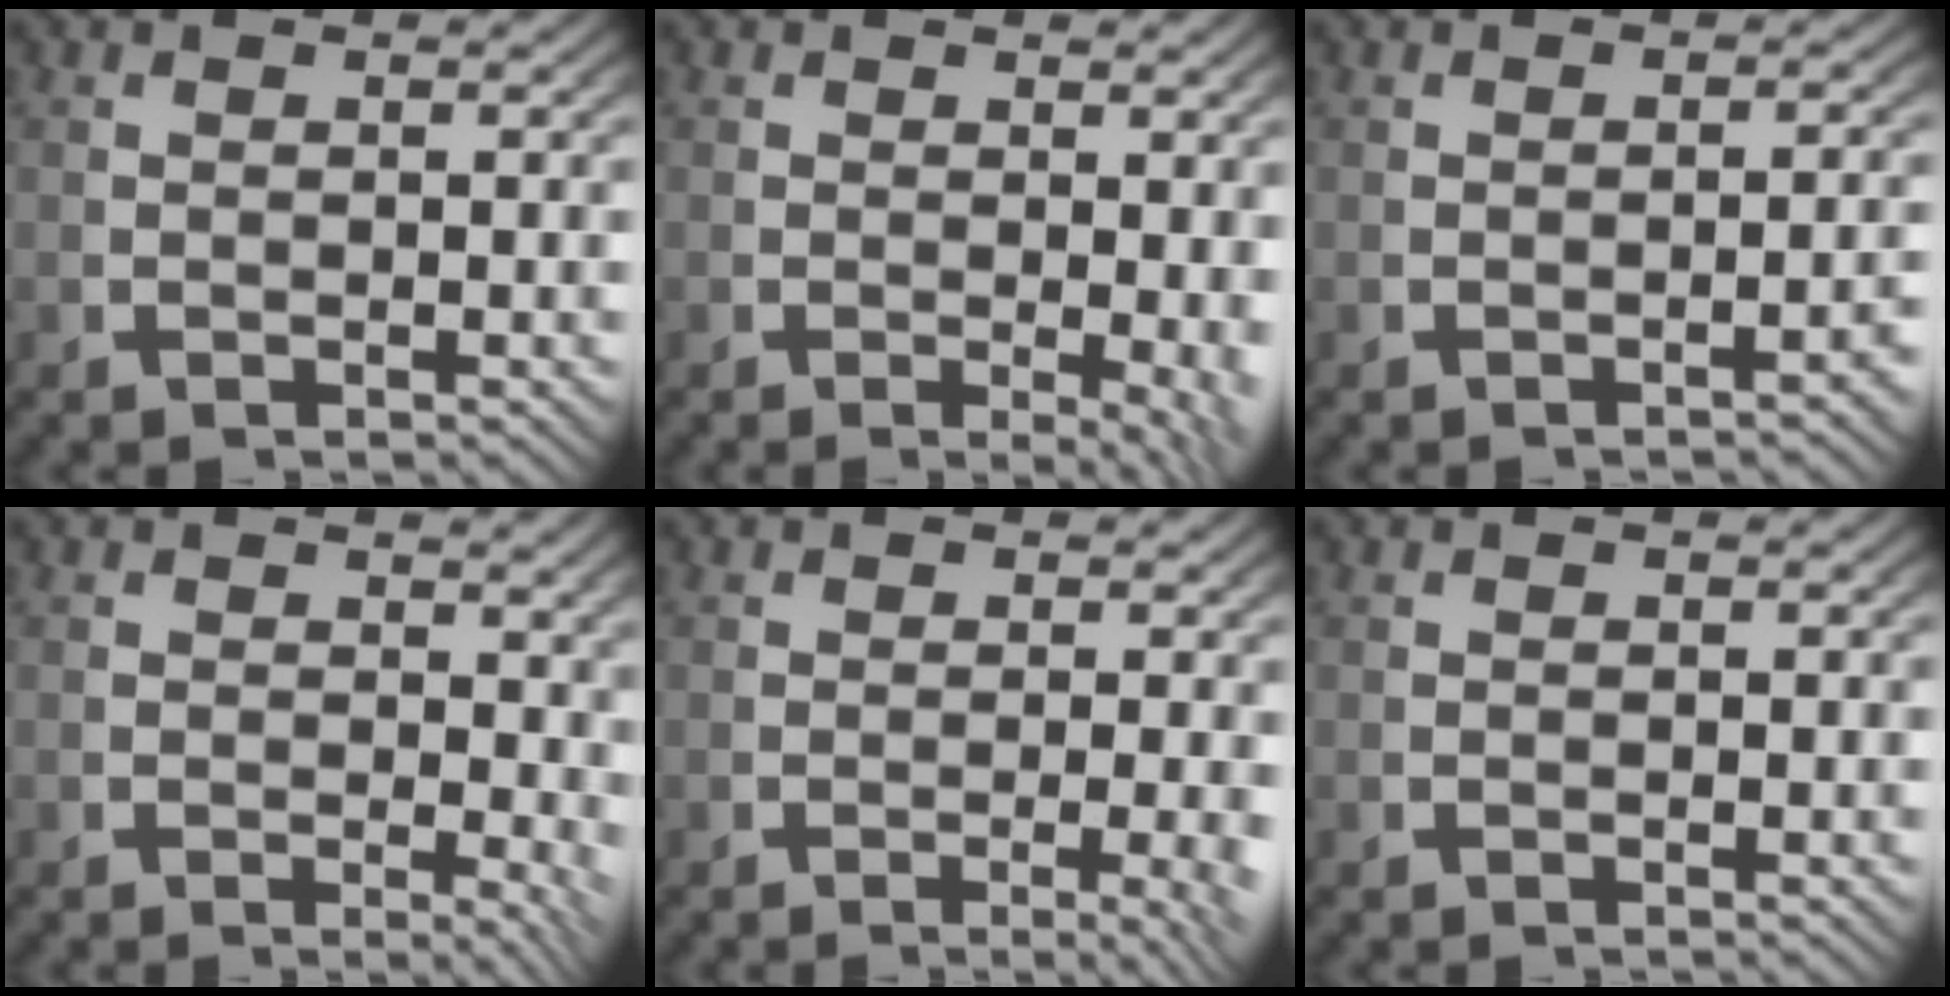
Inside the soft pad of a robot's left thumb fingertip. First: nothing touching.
{"total": 3.0, "force": [-0.3, 1.4, 2.7], "torque": [-0.033, -0.021, 0.003]}
{"total": 1.8, "force": [-1.3, 0.2, 1.2], "torque": [-0.020, 0.002, -0.017]}
{"total": 3.0, "force": [0.8, 1.8, 2.3], "torque": [-0.016, -0.014, 0.015]}
{"total": 2.8, "force": [-0.7, 0.9, 2.6], "torque": [-0.039, -0.011, -0.008]}
{"total": 0.0}